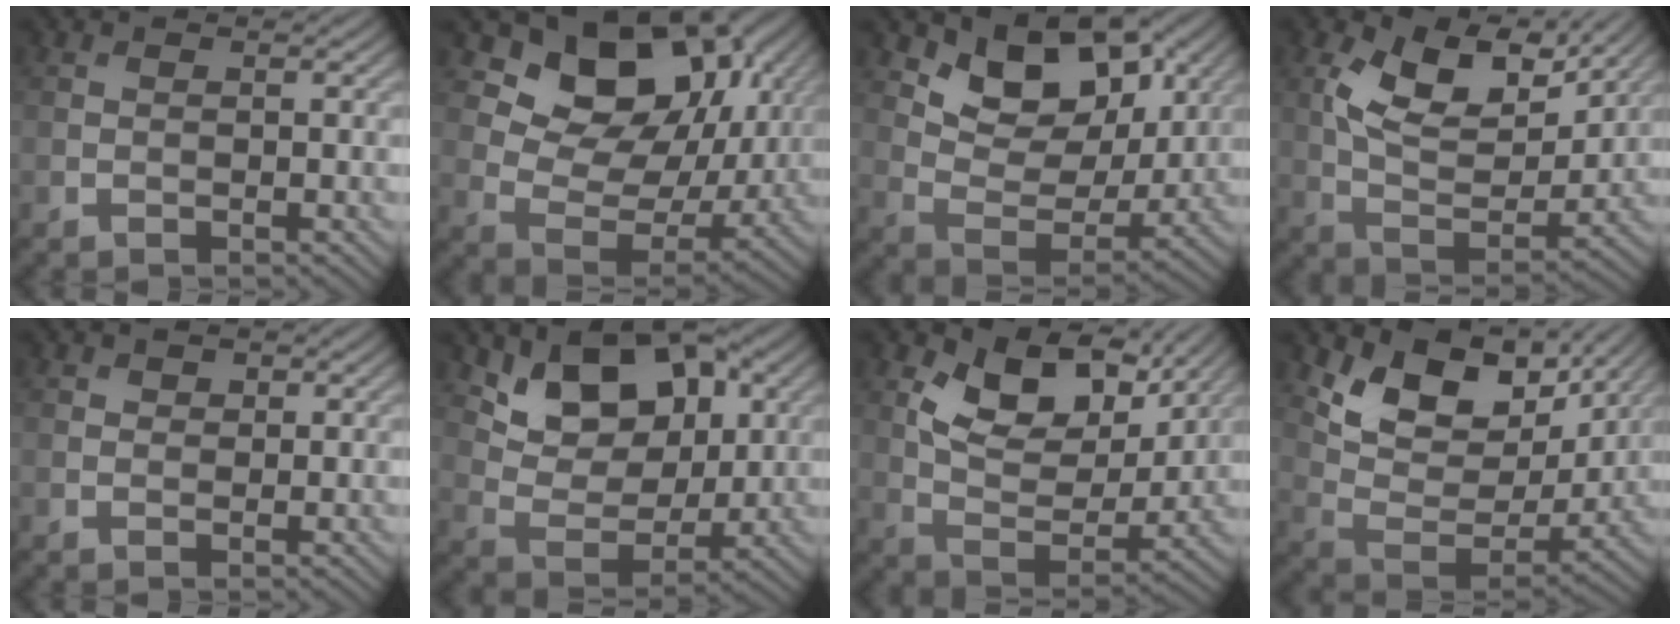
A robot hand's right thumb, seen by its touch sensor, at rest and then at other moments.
{"total": 14.3, "force": [6.9, 9.5, 8.2], "torque": [-0.135, -0.003, 0.116]}
{"total": 10.0, "force": [5.8, 5.8, 5.7], "torque": [-0.109, -0.019, 0.098]}
{"total": 11.8, "force": [5.6, 6.1, 8.4], "torque": [-0.174, -0.007, 0.103]}
{"total": 1.1, "force": [0.6, 0.9, 0.3], "torque": [-0.003, -0.002, 0.009]}
{"total": 11.1, "force": [5.4, 6.7, 7.0], "torque": [-0.135, -0.006, 0.091]}
{"total": 10.9, "force": [5.6, 6.2, 7.0], "torque": [-0.140, -0.013, 0.100]}
{"total": 11.7, "force": [6.4, 6.6, 7.1], "torque": [-0.148, -0.019, 0.117]}